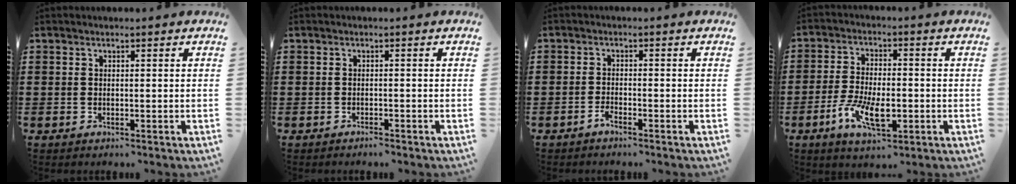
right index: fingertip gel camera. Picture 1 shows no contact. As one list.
[{"total": 0.7, "force": [-0.7, 0.0, 0.1], "torque": [-0.005, -0.001, -0.015]}, {"total": 1.7, "force": [-1.6, 0.1, 0.6], "torque": [-0.014, -0.001, -0.030]}, {"total": 8.0, "force": [-3.0, 3.4, 6.6], "torque": [-0.140, -0.006, -0.055]}]